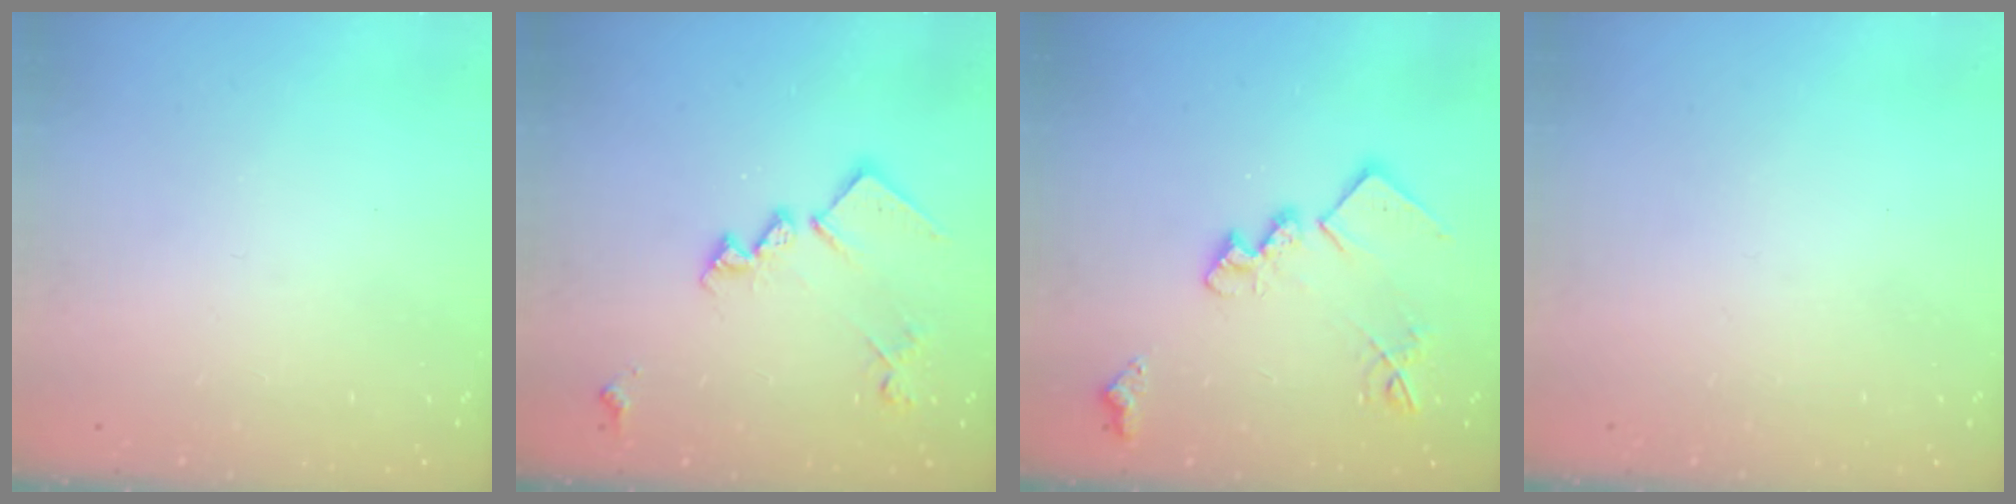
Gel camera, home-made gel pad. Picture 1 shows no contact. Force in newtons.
{"total": 15.5, "press": 15.4, "slide": 0.6}
{"total": 16.8, "press": 16.7, "slide": 0.8}
{"total": 0.0}